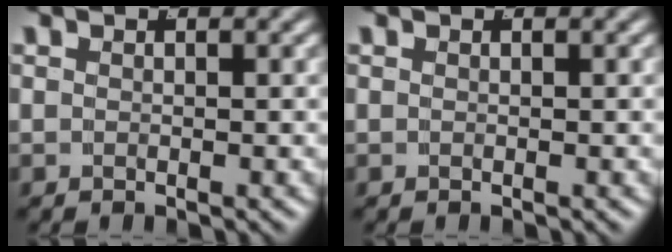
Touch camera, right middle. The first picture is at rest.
{"total": 0.0}